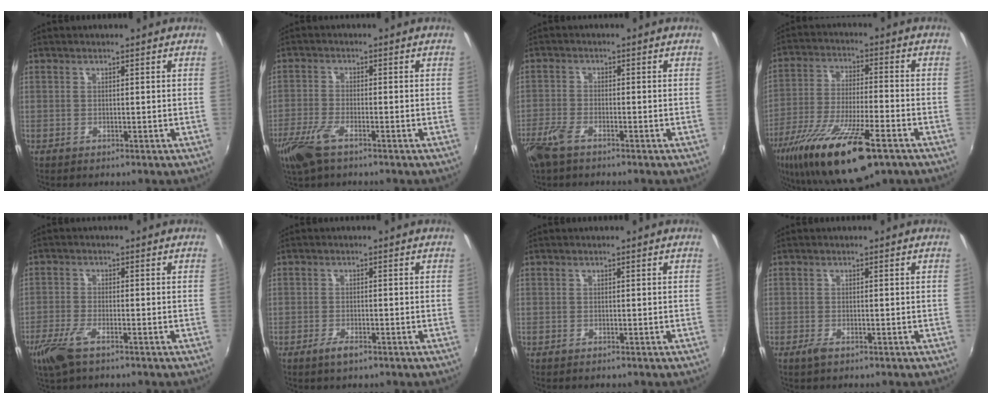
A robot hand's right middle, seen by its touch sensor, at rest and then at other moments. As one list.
[{"total": 7.4, "force": [-4.7, 2.3, 5.2], "torque": [-0.129, -0.017, -0.096]}, {"total": 5.5, "force": [-3.8, 1.9, 3.4], "torque": [-0.091, -0.009, -0.081]}, {"total": 20.3, "force": [-12.9, 4.6, 15.0], "torque": [-0.294, -0.055, -0.228]}, {"total": 6.2, "force": [-3.9, 1.8, 4.4], "torque": [-0.111, -0.014, -0.078]}, {"total": 2.5, "force": [-1.7, 0.9, 1.6], "torque": [-0.037, -0.005, -0.034]}, {"total": 0.0}, {"total": 1.5, "force": [-0.9, 0.5, 1.0], "torque": [-0.022, -0.004, -0.018]}]